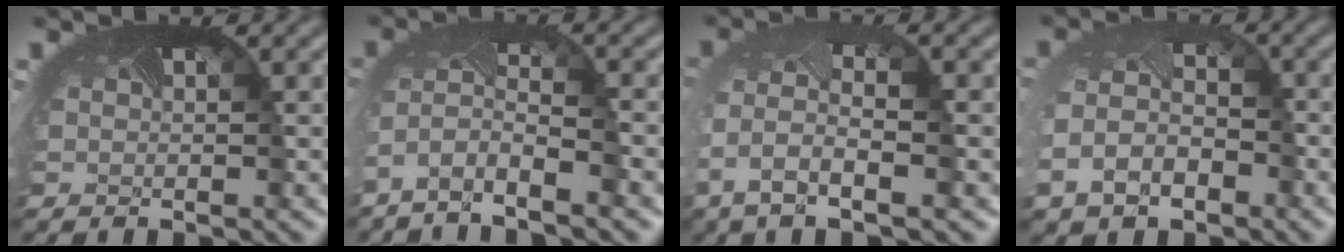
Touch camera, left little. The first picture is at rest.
{"total": 4.7, "force": [-3.5, 0.7, 3.1], "torque": [-0.073, -0.007, -0.067]}
{"total": 6.0, "force": [-2.3, 2.8, 4.8], "torque": [-0.121, -0.015, -0.040]}
{"total": 5.1, "force": [-2.6, 3.4, 2.7], "torque": [-0.068, -0.017, -0.044]}